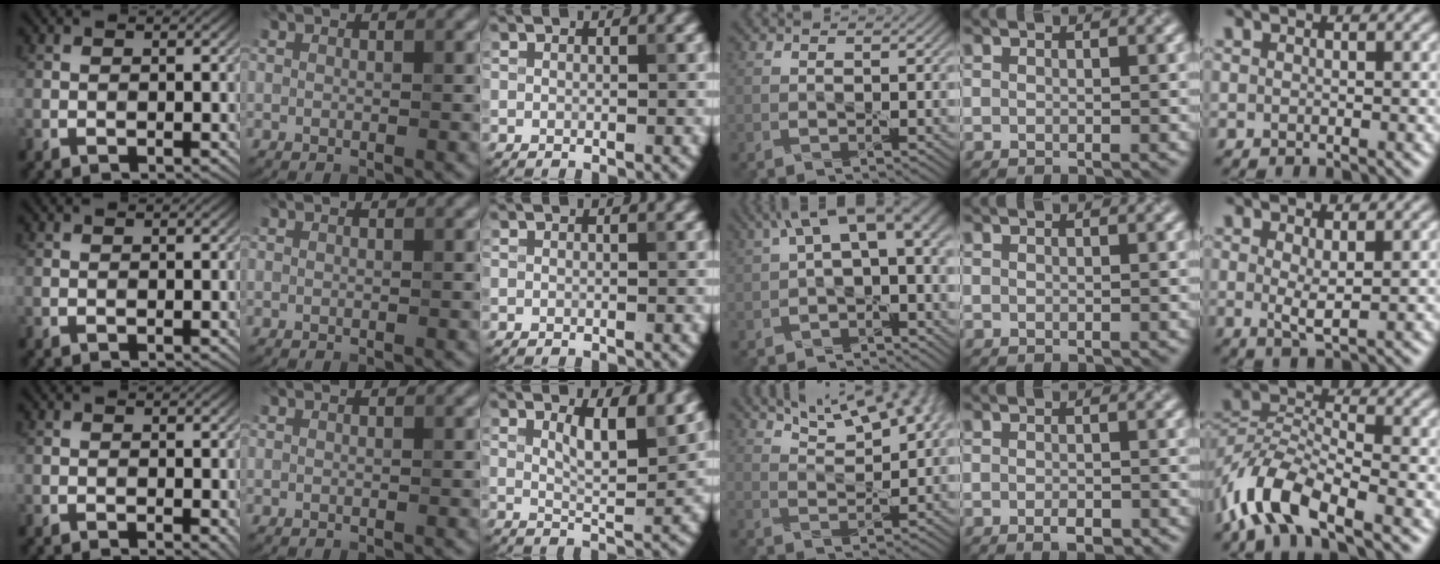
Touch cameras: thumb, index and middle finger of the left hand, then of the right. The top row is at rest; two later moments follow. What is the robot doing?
{"motion": "pour", "object": "sugar"}